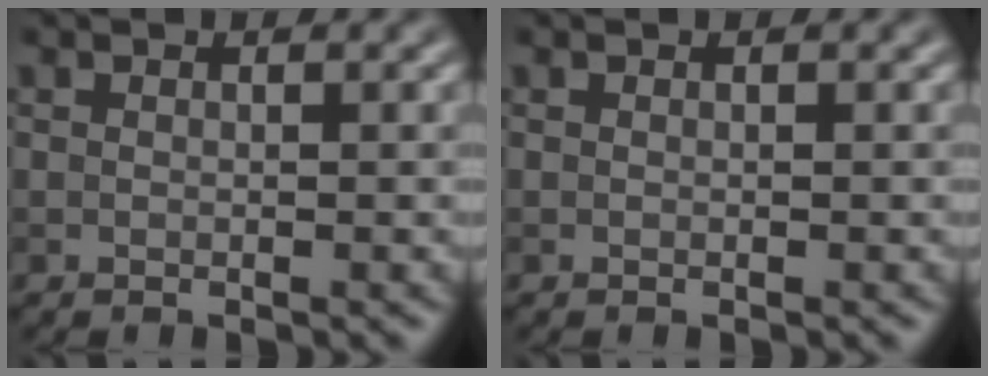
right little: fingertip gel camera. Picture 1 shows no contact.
{"total": 0.0}